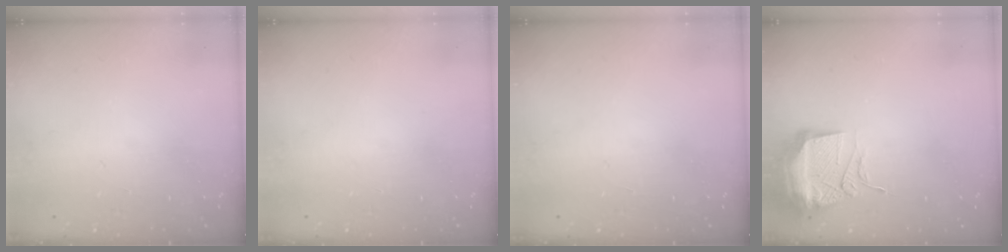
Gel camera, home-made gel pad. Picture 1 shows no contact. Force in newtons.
{"total": 15.1, "press": 2.1, "slide": 14.9}
{"total": 0.9, "press": 0.0, "slide": 0.9}
{"total": 13.6, "press": 13.3, "slide": 2.8}